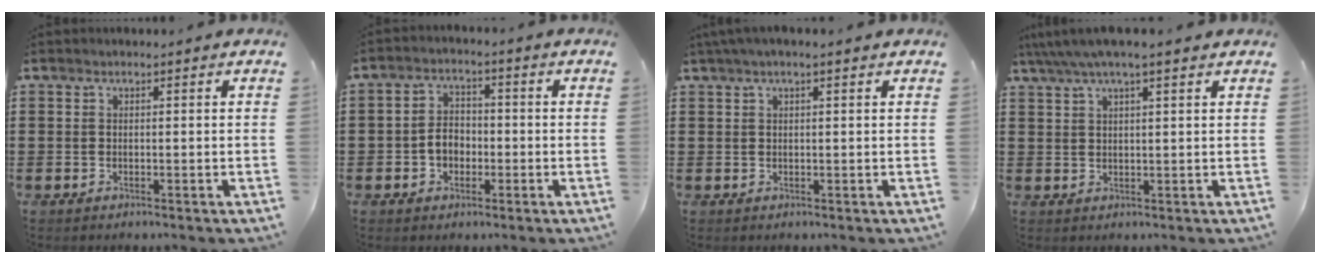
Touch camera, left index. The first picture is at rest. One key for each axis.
{"total": 3.9, "fx": -1.2, "fy": 2.8, "fz": 2.3, "tx": -0.049, "ty": 0.006, "tz": -0.025}
{"total": 1.5, "fx": 0.9, "fy": 0.1, "fz": 1.3, "tx": -0.025, "ty": 0.001, "tz": 0.016}
{"total": 3.9, "fx": 2.8, "fy": 0.5, "fz": 2.7, "tx": -0.060, "ty": 0.001, "tz": 0.048}